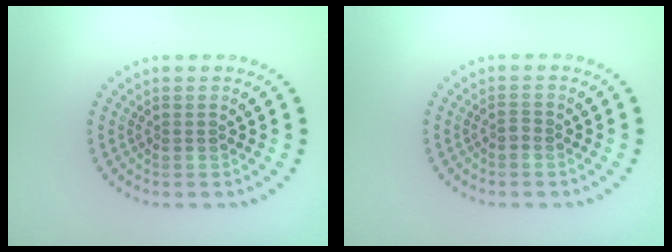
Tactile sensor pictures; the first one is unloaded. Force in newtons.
{"total": 0.6, "press": 0.5, "slide": 0.3}